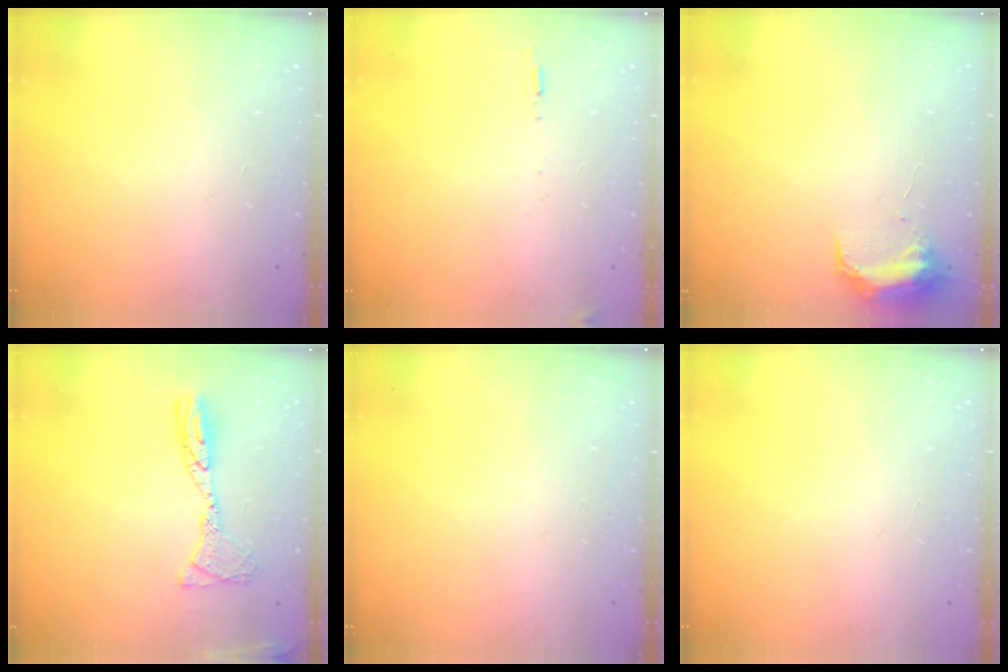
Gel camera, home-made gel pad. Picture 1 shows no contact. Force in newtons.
{"total": 5.0, "press": 4.7, "slide": 1.7}
{"total": 9.8, "press": 9.7, "slide": 0.7}
{"total": 12.2, "press": 12.1, "slide": 1.3}
{"total": 0.0}
{"total": 1.0, "press": 0.0, "slide": 1.0}